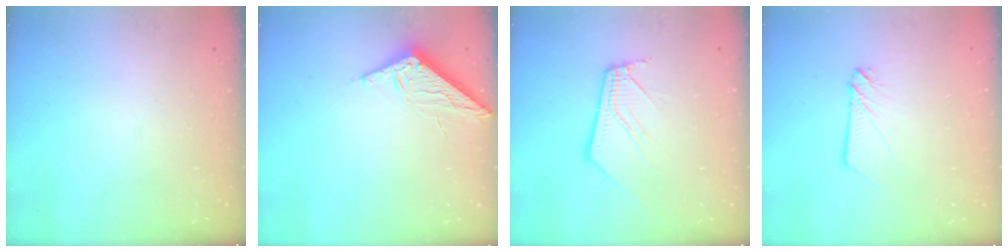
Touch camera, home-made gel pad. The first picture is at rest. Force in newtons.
{"total": 6.6, "press": 6.6, "slide": 0.1}
{"total": 10.2, "press": 10.1, "slide": 1.2}
{"total": 2.9, "press": 2.9, "slide": 0.4}